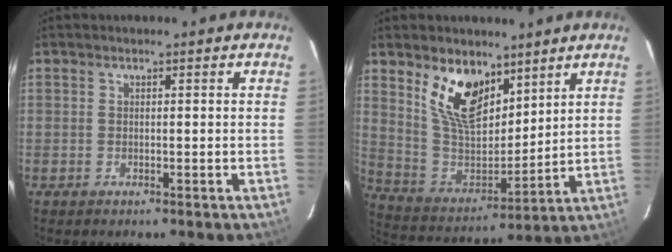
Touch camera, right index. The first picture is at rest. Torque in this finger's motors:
{"motor_torque": [1.11, 1.00, 0.36, 0.14]}